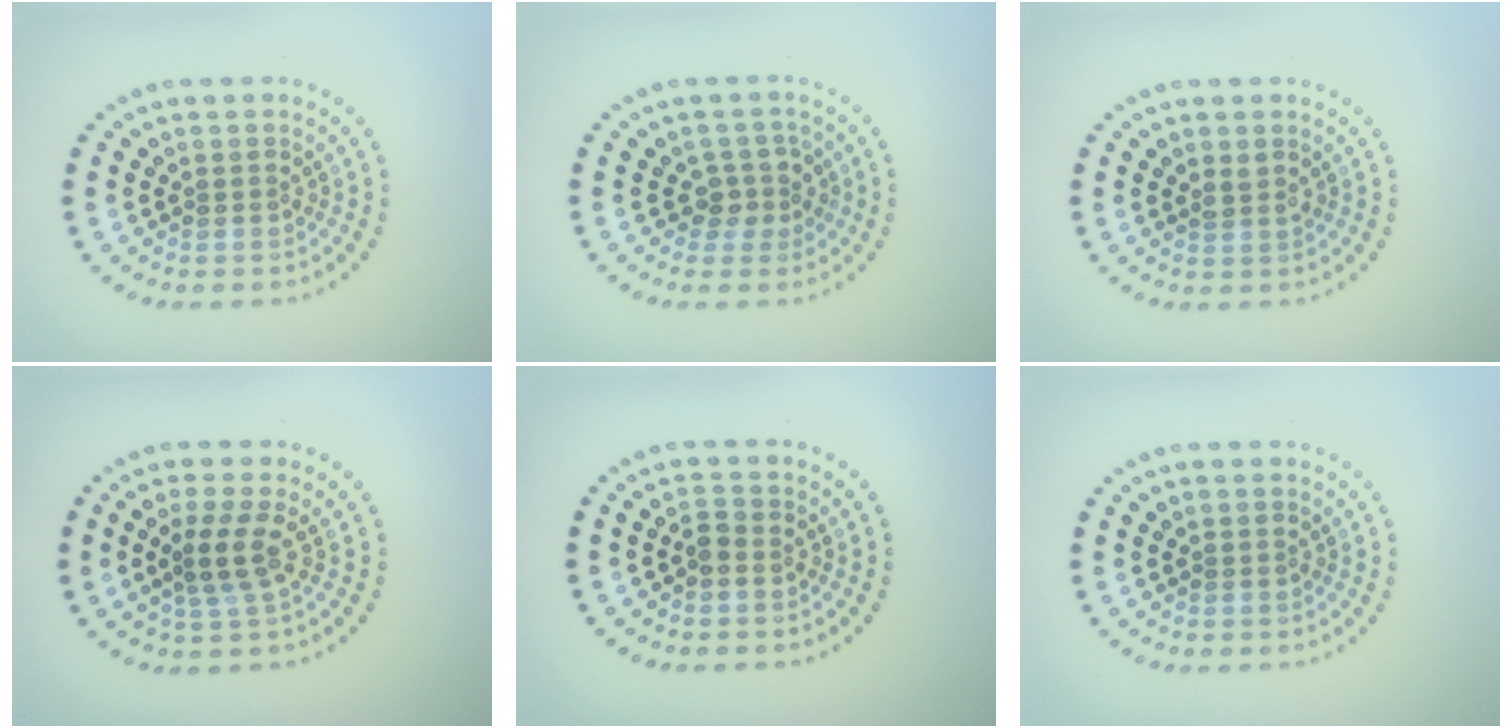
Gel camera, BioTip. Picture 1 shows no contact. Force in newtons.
{"total": 2.2, "press": 1.9, "slide": 1.2}
{"total": 0.9, "press": 0.7, "slide": 0.5}
{"total": 2.6, "press": 2.1, "slide": 1.5}
{"total": 0.9, "press": 0.9, "slide": 0.3}
{"total": 0.0}